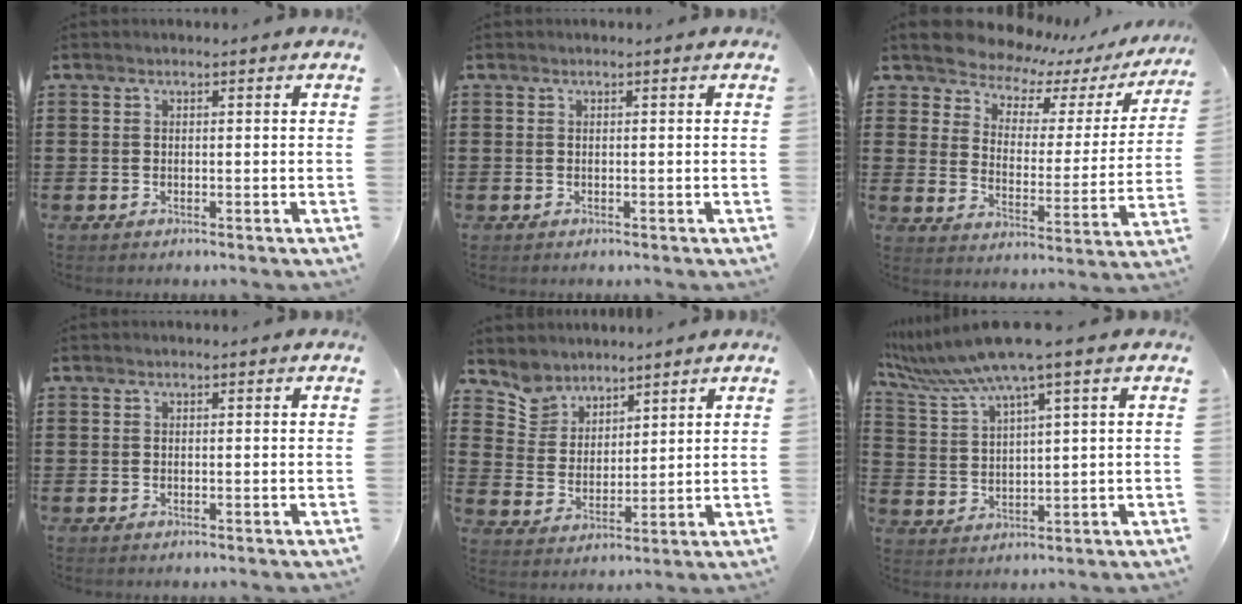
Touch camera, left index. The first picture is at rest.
{"total": 0.0}
{"total": 5.8, "force": [5.6, 1.4, 0.5], "torque": [-0.047, -0.046, 0.093]}
{"total": 0.0}
{"total": 5.6, "force": [4.8, 2.8, -0.1], "torque": [-0.029, -0.017, 0.093]}
{"total": 7.7, "force": [5.7, -0.3, 5.2], "torque": [-0.125, -0.028, 0.096]}